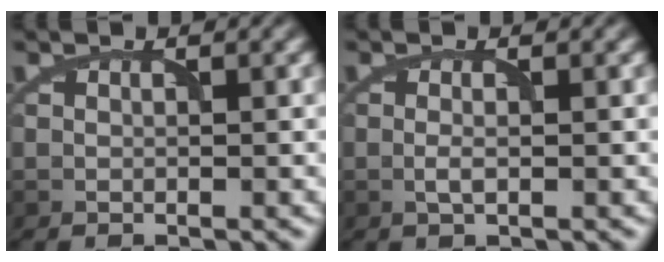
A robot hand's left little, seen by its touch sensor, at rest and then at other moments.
{"total": 1.0, "force": [-0.2, 0.2, 0.9], "torque": [-0.022, -0.002, -0.006]}